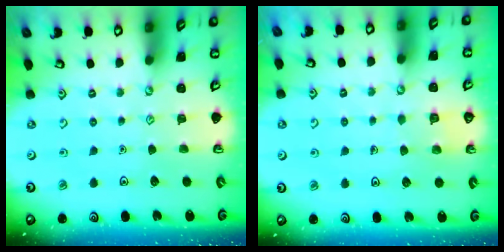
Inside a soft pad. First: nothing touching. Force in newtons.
{"total": 2.9, "press": 2.9, "slide": 0.2}